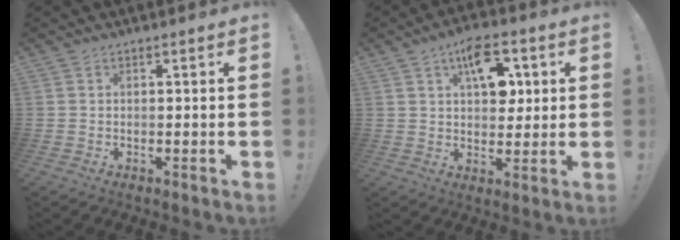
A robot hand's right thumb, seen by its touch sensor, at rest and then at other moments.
{"total": 12.8, "force": [4.8, 7.5, 9.2], "torque": [-0.118, -0.004, 0.083]}